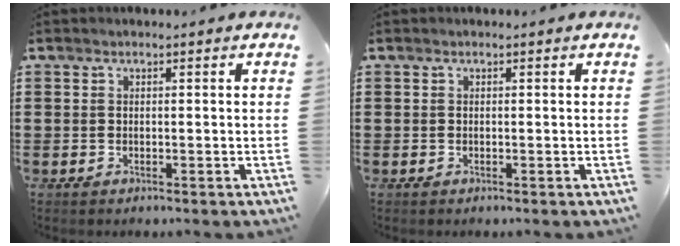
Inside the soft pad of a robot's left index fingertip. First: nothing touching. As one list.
[{"total": 0.0}]